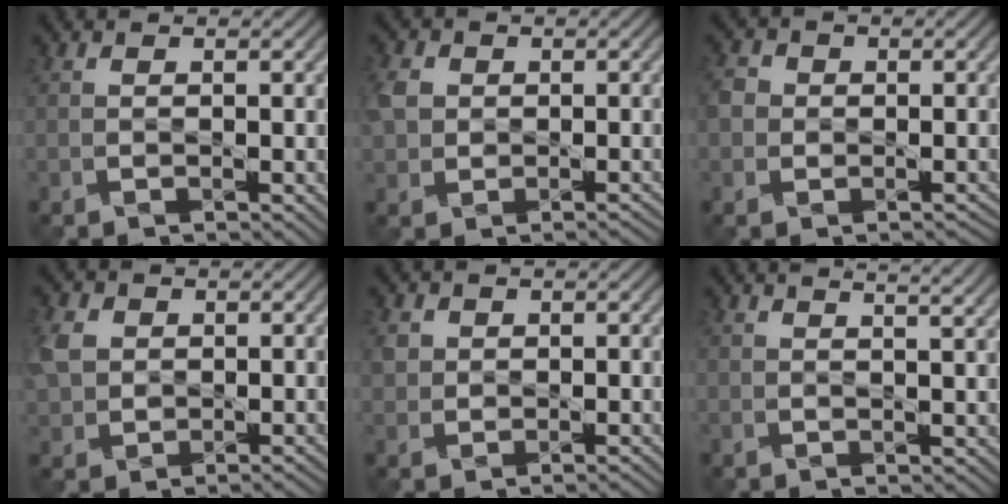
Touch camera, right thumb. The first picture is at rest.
{"total": 2.6, "force": [0.5, 2.5, 0.7], "torque": [-0.019, 0.007, 0.008]}
{"total": 4.1, "force": [-0.3, 4.0, 1.1], "torque": [-0.025, 0.018, -0.026]}
{"total": 3.4, "force": [1.0, 3.0, 1.3], "torque": [-0.041, 0.010, 0.017]}
{"total": 1.5, "force": [0.9, 1.2, -0.3], "torque": [0.001, 0.007, 0.019]}
{"total": 3.4, "force": [3.3, -0.3, 1.0], "torque": [-0.022, 0.012, 0.049]}